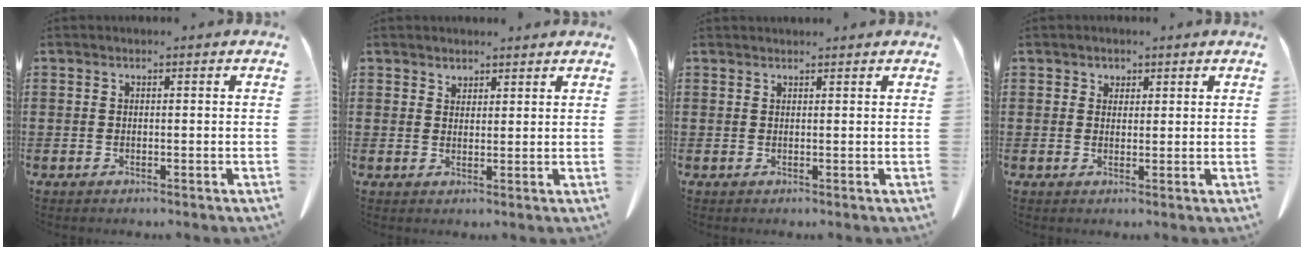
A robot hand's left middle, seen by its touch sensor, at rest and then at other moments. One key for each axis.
{"total": 2.0, "fx": 1.9, "fy": 0.7, "fz": -0.1, "tx": -0.002, "ty": 0.002, "tz": 0.038}
{"total": 0.8, "fx": 0.8, "fy": 0.1, "fz": 0.1, "tx": -0.003, "ty": 0.000, "tz": 0.015}
{"total": 1.5, "fx": 1.0, "fy": 1.1, "fz": 0.1, "tx": 0.003, "ty": 0.004, "tz": 0.018}